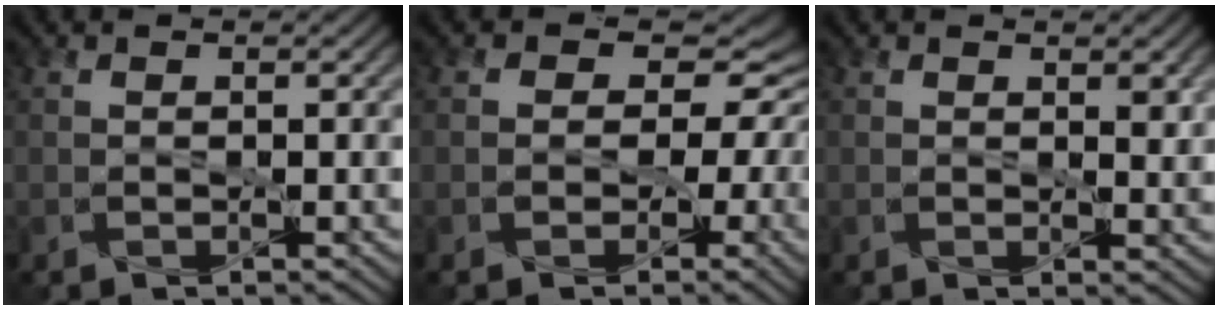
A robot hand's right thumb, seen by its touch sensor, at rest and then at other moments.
{"total": 7.3, "force": [0.0, 6.0, 4.2], "torque": [-0.037, 0.007, -0.018]}
{"total": 1.7, "force": [0.9, 0.6, 1.3], "torque": [-0.020, -0.008, 0.017]}